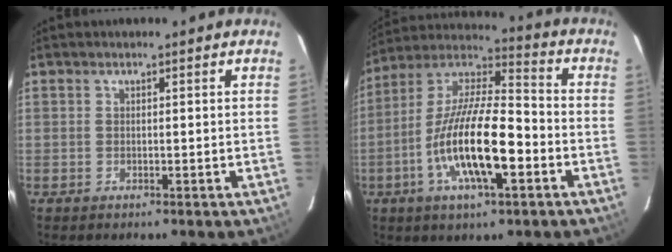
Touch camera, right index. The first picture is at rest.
{"total": 17.9, "force": [-5.8, 5.3, 16.1], "torque": [-0.310, -0.011, -0.113]}